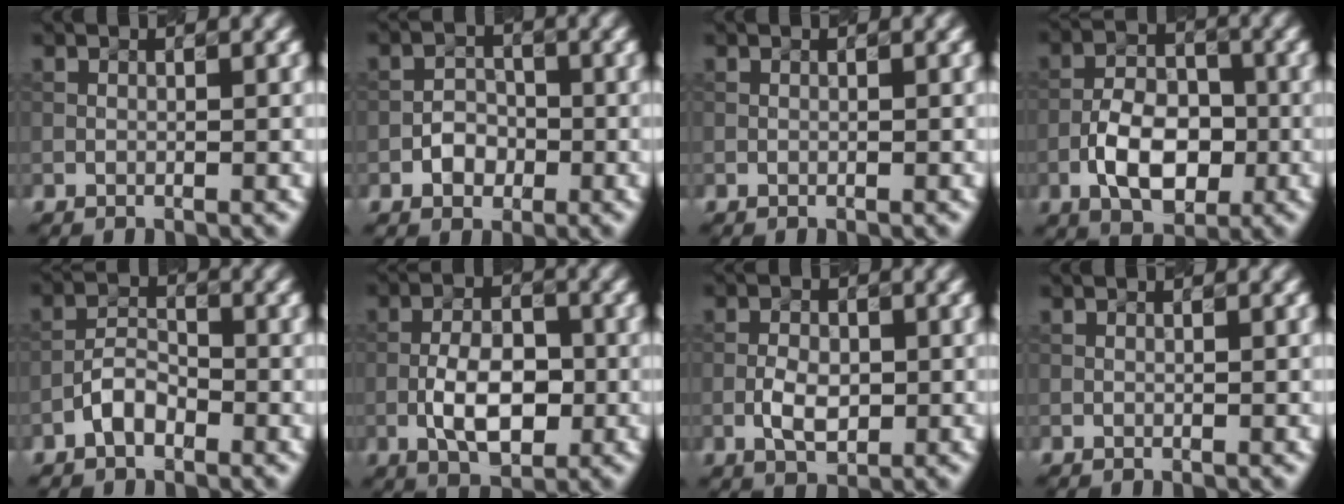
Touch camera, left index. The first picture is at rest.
{"total": 2.2, "force": [-0.9, 1.7, 1.0], "torque": [-0.012, 0.005, -0.018]}
{"total": 0.0}
{"total": 5.9, "force": [-2.0, 3.5, 4.3], "torque": [-0.070, 0.007, -0.039]}
{"total": 2.7, "force": [-1.6, 1.4, 1.6], "torque": [-0.026, 0.012, -0.035]}
{"total": 5.5, "force": [-1.5, 2.8, 4.4], "torque": [-0.076, 0.006, -0.029]}
{"total": 3.0, "force": [-0.7, 1.8, 2.3], "torque": [-0.042, 0.002, -0.014]}
{"total": 0.0}